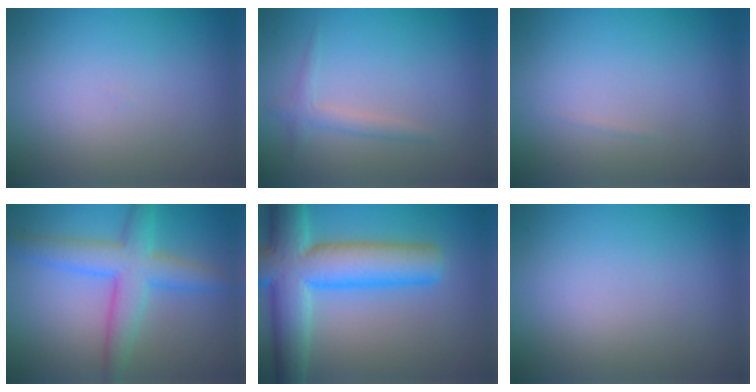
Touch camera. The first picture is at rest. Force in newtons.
{"total": 1.4, "press": 1.4, "slide": 0.1}
{"total": 0.0}
{"total": 5.5, "press": 5.5, "slide": 0.0}
{"total": 10.1, "press": 10.1, "slide": 0.6}
{"total": 0.0}